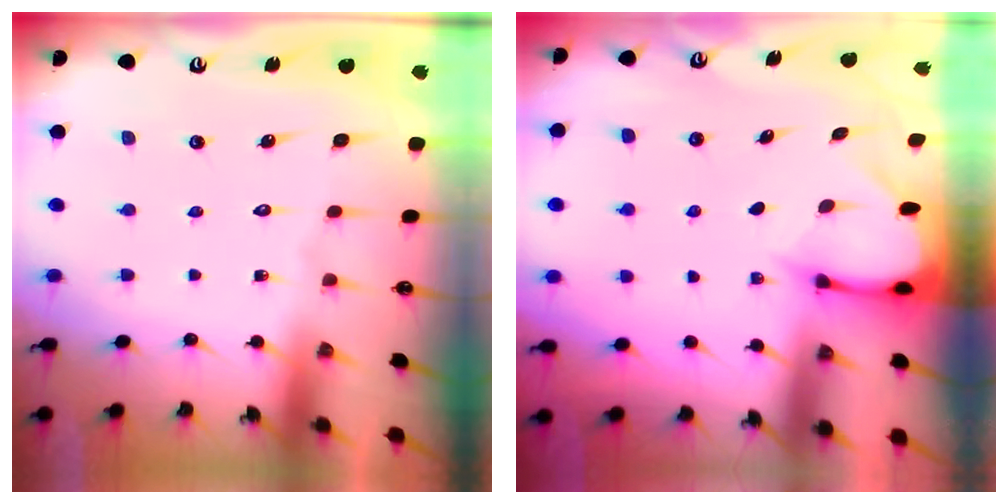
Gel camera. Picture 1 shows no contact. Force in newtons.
{"total": 2.4, "press": 2.4, "slide": 0.3}